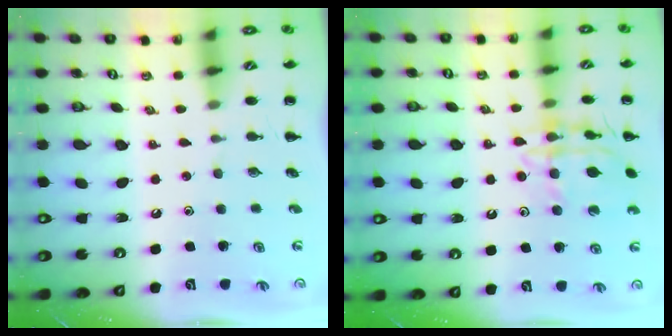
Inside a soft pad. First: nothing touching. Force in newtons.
{"total": 13.5, "press": 13.4, "slide": 1.1}